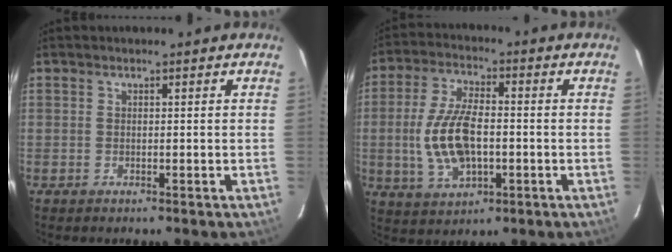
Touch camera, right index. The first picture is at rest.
{"total": 12.3, "force": [-1.6, 6.2, 10.5], "torque": [-0.218, 0.001, -0.023]}